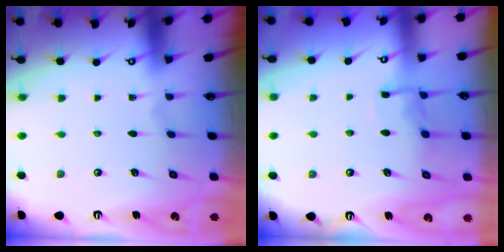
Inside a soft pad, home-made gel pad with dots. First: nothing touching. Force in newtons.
{"total": 8.2, "press": 8.1, "slide": 0.9}